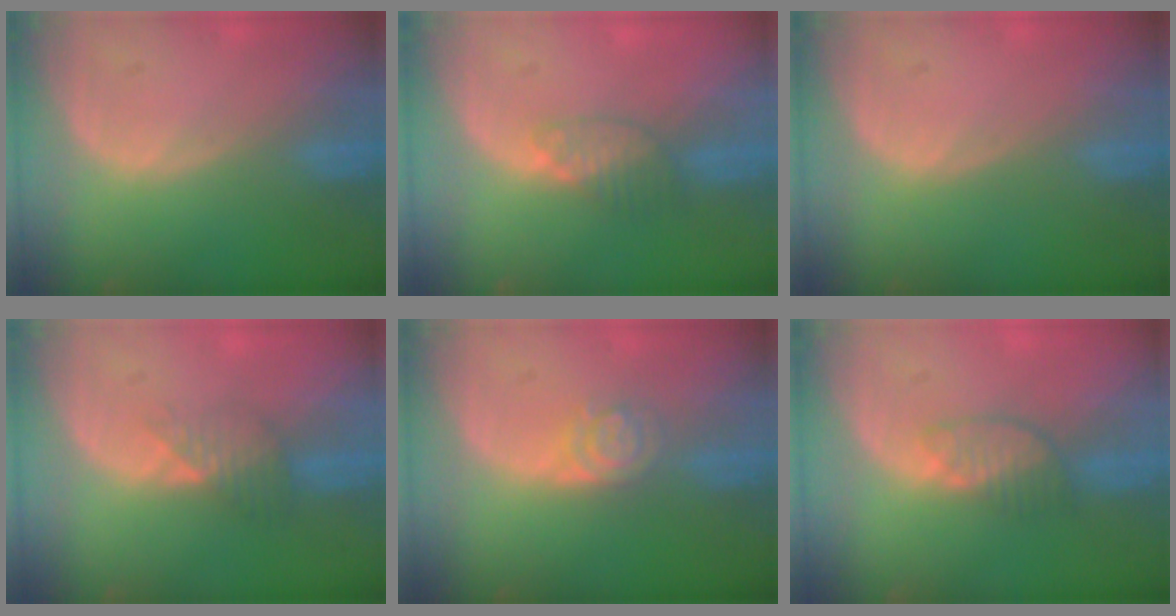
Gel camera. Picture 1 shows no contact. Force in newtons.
{"total": 3.3, "press": 3.1, "slide": 1.3}
{"total": 0.0}
{"total": 3.5, "press": 3.1, "slide": 1.7}
{"total": 4.0, "press": 3.6, "slide": 1.7}
{"total": 3.6, "press": 3.5, "slide": 1.1}